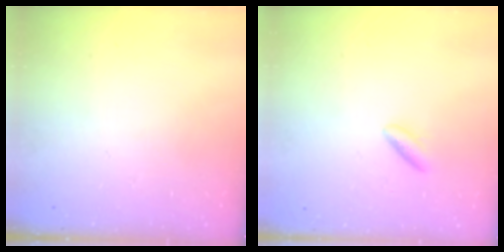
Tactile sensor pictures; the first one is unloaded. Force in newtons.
{"total": 2.9, "press": 2.6, "slide": 1.4}